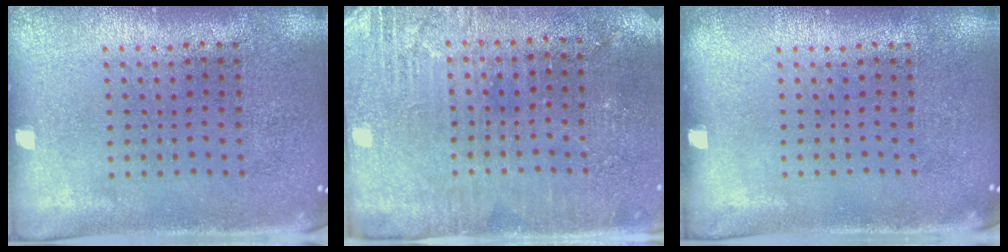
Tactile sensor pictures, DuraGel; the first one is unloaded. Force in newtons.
{"total": 2.9, "press": 2.8, "slide": 0.6}
{"total": 0.0}